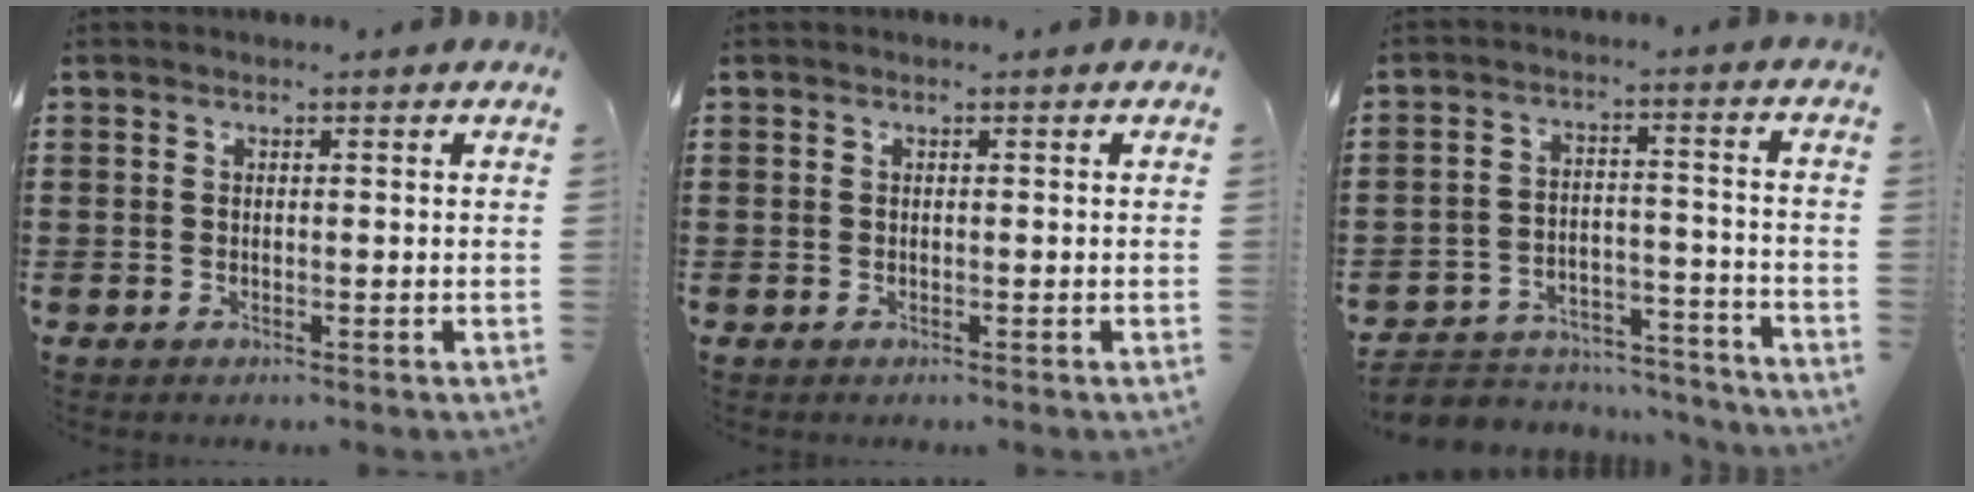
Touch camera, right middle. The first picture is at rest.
{"total": 0.0}
{"total": 5.0, "force": [-4.8, 1.4, 0.4], "torque": [-0.017, 0.013, -0.101]}